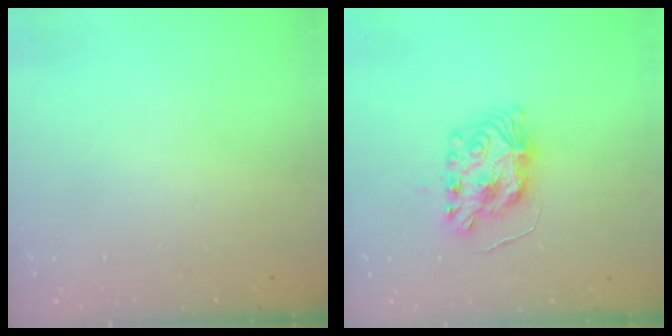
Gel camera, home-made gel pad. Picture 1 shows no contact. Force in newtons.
{"total": 9.4, "press": 9.4, "slide": 0.9}